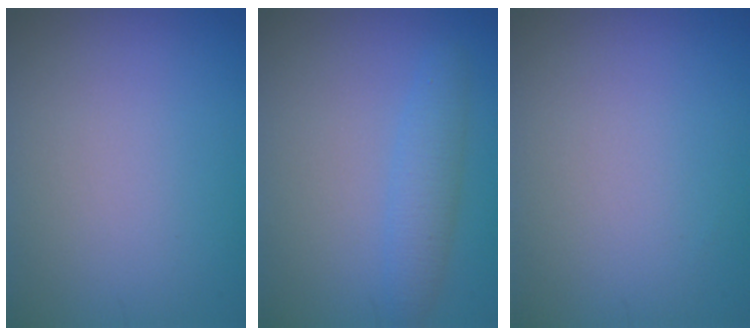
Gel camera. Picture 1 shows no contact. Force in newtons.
{"total": 2.4, "press": 2.4, "slide": 0.1}
{"total": 0.0}